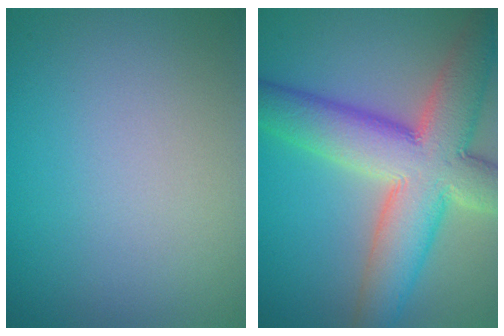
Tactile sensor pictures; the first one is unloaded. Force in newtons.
{"total": 11.4, "press": 11.3, "slide": 0.7}